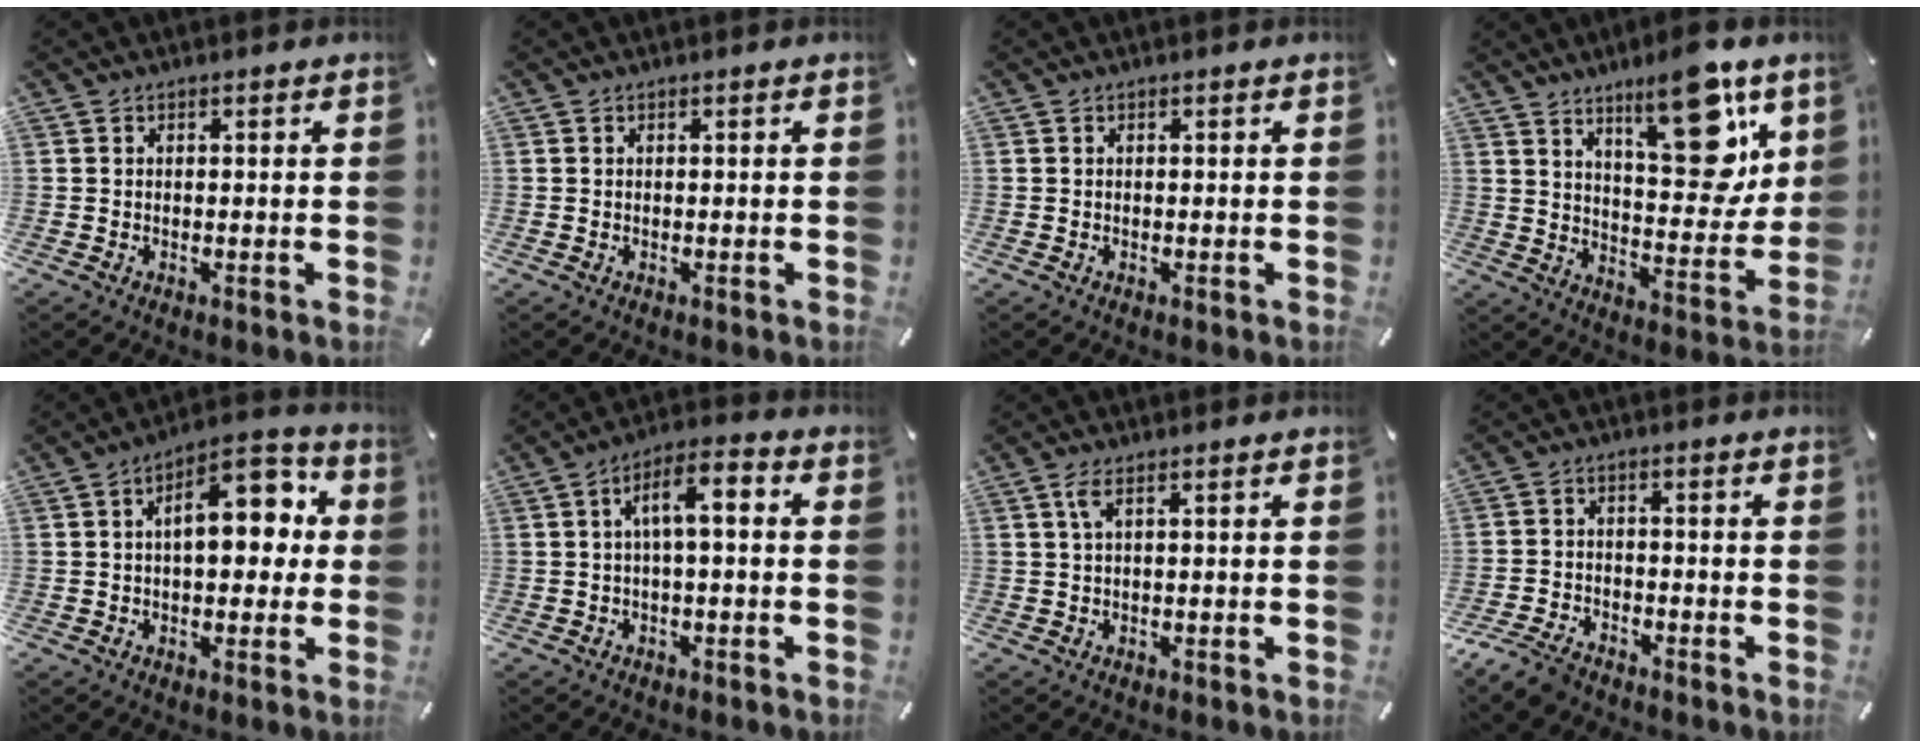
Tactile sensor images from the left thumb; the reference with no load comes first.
{"total": 0.0}
{"total": 0.0}
{"total": 19.5, "force": [11.3, 8.1, 13.6], "torque": [-0.170, -0.073, 0.181]}
{"total": 13.3, "force": [2.3, 7.4, 10.8], "torque": [-0.139, -0.002, 0.033]}
{"total": 7.0, "force": [0.2, 2.8, 6.4], "torque": [-0.115, 0.015, 0.000]}
{"total": 2.5, "force": [0.6, 0.4, 2.4], "torque": [-0.048, 0.003, 0.009]}
{"total": 5.8, "force": [-4.9, 2.4, 2.1], "torque": [-0.055, 0.018, -0.096]}